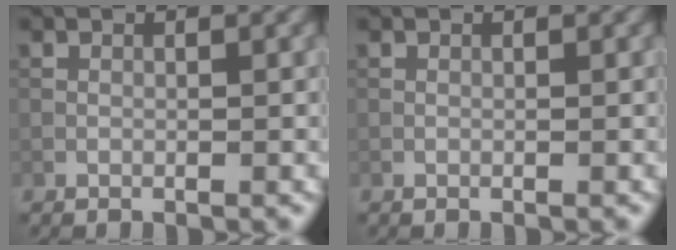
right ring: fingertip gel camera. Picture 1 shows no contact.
{"total": 0.0}